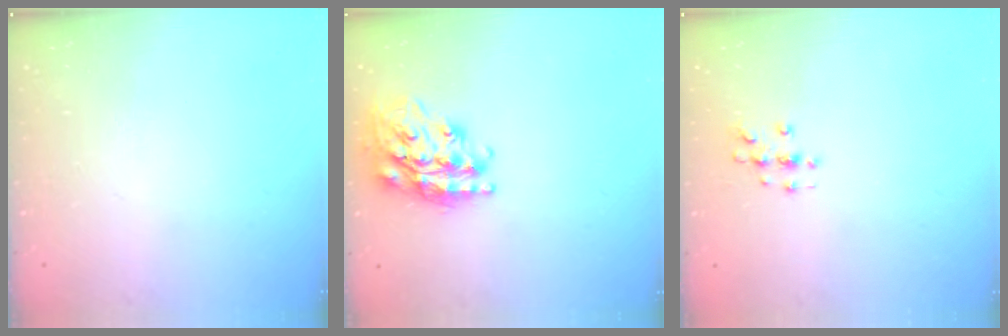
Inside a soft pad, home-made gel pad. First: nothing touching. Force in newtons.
{"total": 21.4, "press": 21.4, "slide": 1.6}
{"total": 3.0, "press": 3.0, "slide": 0.3}